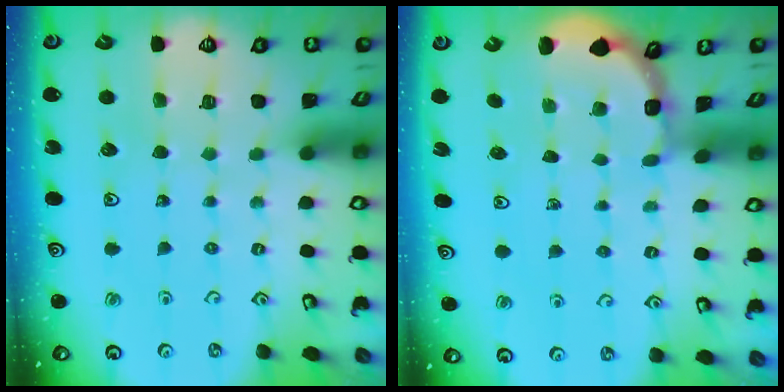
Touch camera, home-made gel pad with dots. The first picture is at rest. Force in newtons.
{"total": 1.6, "press": 1.6, "slide": 0.2}